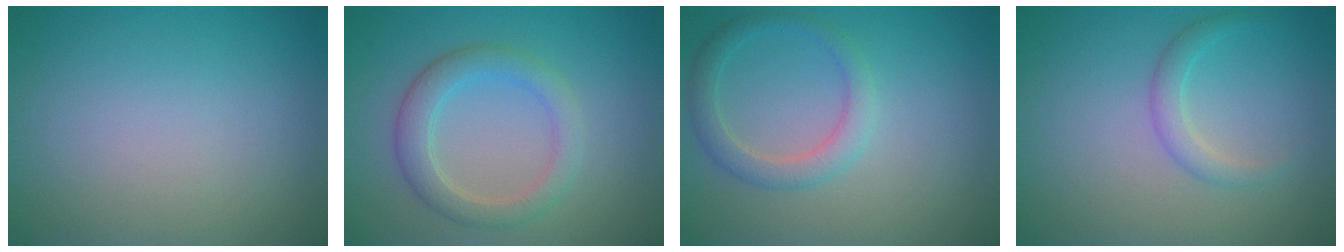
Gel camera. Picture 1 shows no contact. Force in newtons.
{"total": 3.3, "press": 3.3, "slide": 0.2}
{"total": 2.6, "press": 2.6, "slide": 0.2}
{"total": 1.7, "press": 1.7, "slide": 0.1}